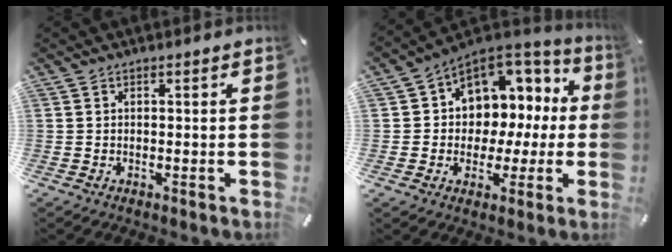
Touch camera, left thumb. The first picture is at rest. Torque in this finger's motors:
{"motor_torque": [0.72, 0.89, 1.07, 0.44, 0.12]}